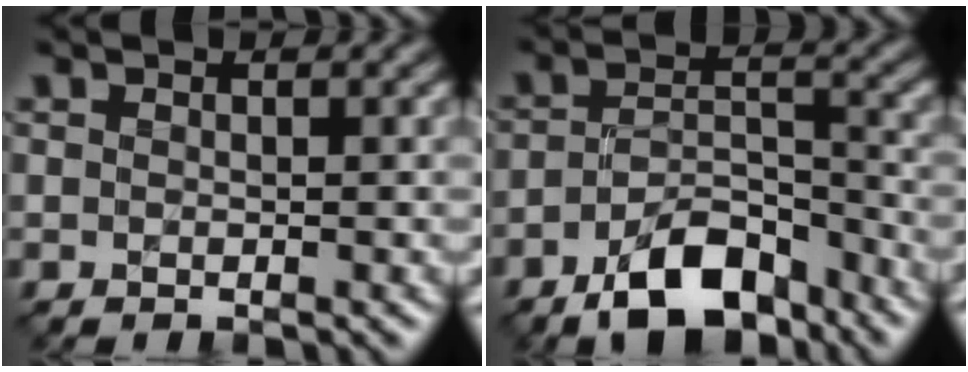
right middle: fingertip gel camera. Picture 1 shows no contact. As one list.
[{"total": 7.7, "force": [-5.2, 3.4, 4.7], "torque": [-0.075, -0.002, -0.086]}]